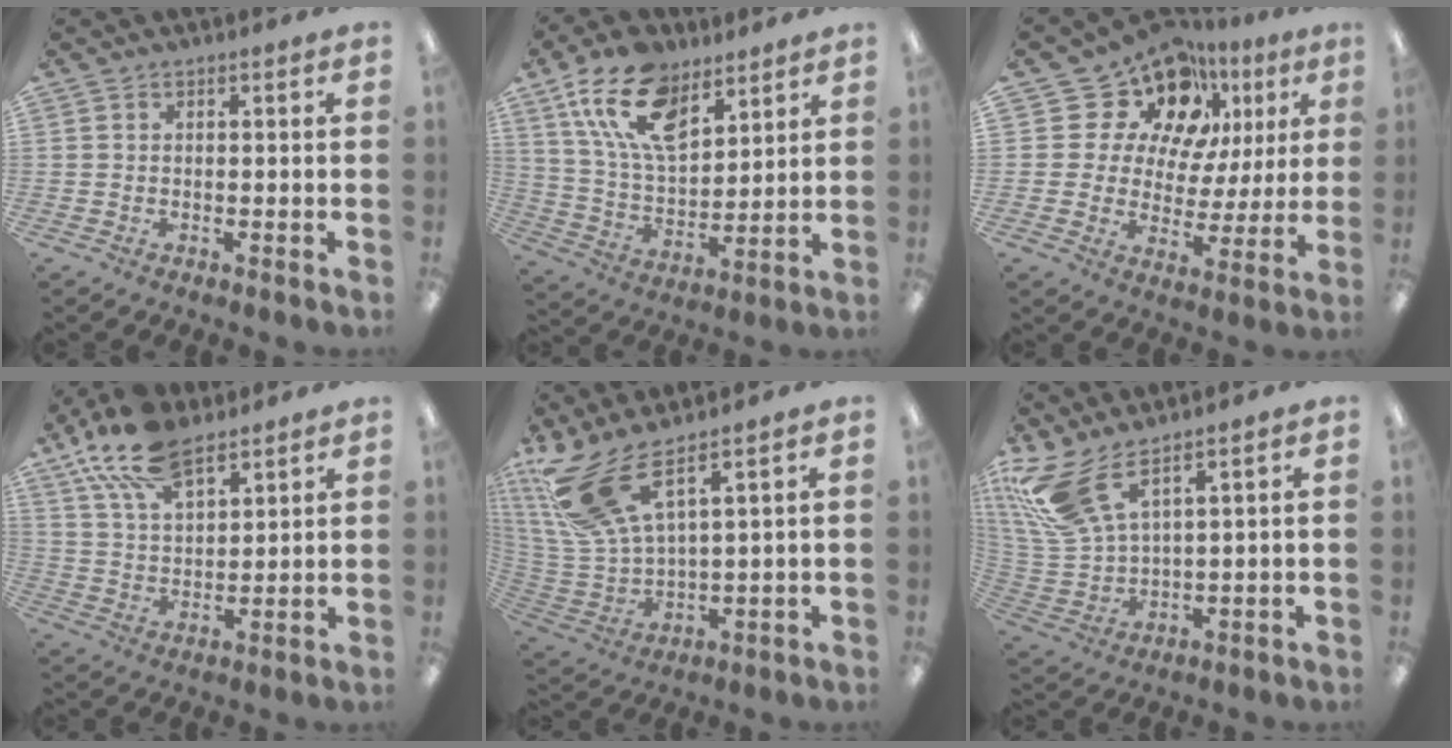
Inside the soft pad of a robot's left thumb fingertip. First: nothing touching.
{"total": 17.1, "force": [9.9, 9.4, 10.2], "torque": [-0.194, -0.032, 0.185]}
{"total": 17.3, "force": [11.2, 10.8, 7.5], "torque": [-0.147, -0.066, 0.205]}
{"total": 15.8, "force": [10.1, 7.7, 9.3], "torque": [-0.188, -0.038, 0.184]}
{"total": 15.5, "force": [9.6, 5.8, 10.7], "torque": [-0.245, -0.046, 0.177]}
{"total": 12.7, "force": [8.4, 5.4, 7.9], "torque": [-0.190, -0.033, 0.159]}